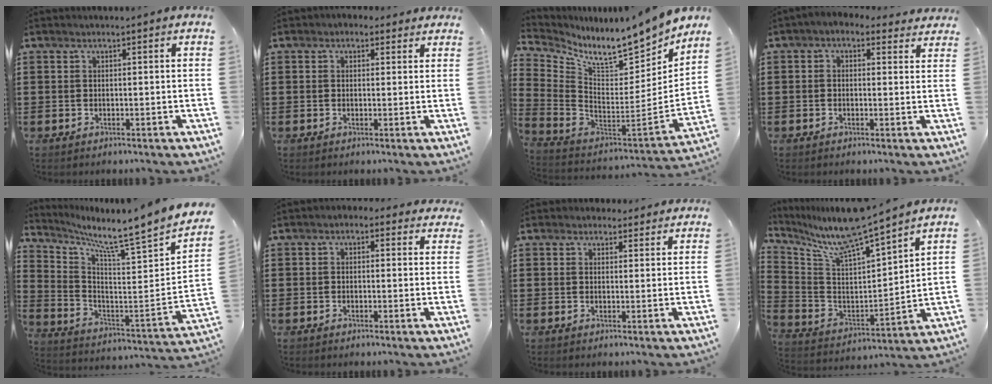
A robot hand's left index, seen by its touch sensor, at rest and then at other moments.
{"total": 1.5, "force": [0.9, 1.1, 0.4], "torque": [-0.011, 0.008, 0.017]}
{"total": 9.0, "force": [8.0, 1.1, 3.9], "torque": [-0.092, -0.081, 0.131]}
{"total": 1.4, "force": [0.3, 1.1, 0.8], "torque": [-0.021, 0.006, 0.002]}
{"total": 5.2, "force": [4.7, -1.0, 2.1], "torque": [-0.056, -0.078, 0.062]}
{"total": 1.3, "force": [0.0, 1.1, 0.6], "torque": [-0.016, 0.007, -0.002]}
{"total": 2.2, "force": [1.8, 1.1, 0.2], "torque": [-0.002, 0.002, 0.033]}
{"total": 9.4, "force": [8.5, 0.1, 4.0], "torque": [-0.114, -0.068, 0.142]}